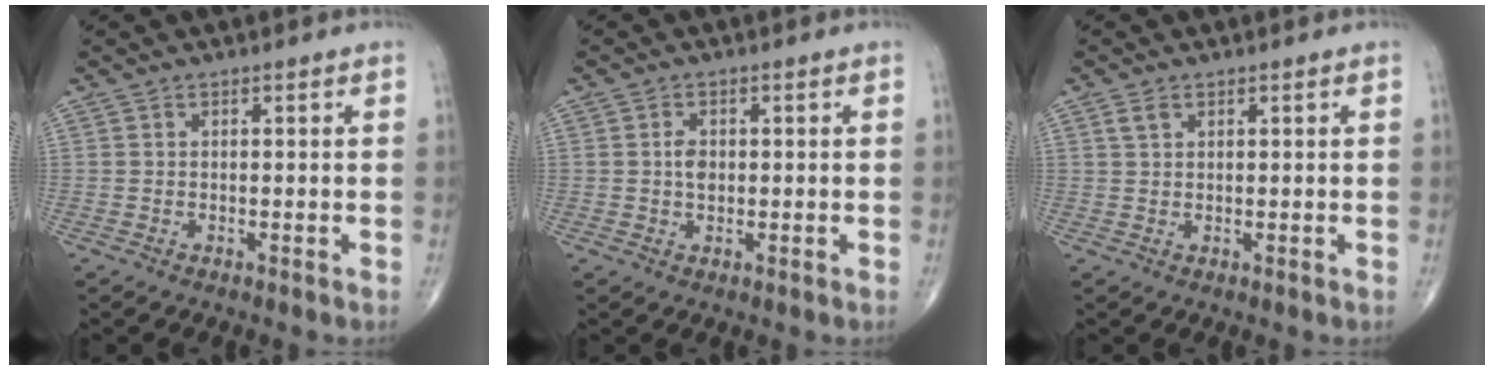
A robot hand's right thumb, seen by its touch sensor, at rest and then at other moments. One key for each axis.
{"total": 2.6, "fx": 0.2, "fy": 1.8, "fz": 1.9, "tx": -0.030, "ty": 0.002, "tz": 0.001}
{"total": 1.8, "fx": 1.0, "fy": 1.1, "fz": 1.0, "tx": -0.020, "ty": 0.003, "tz": 0.021}